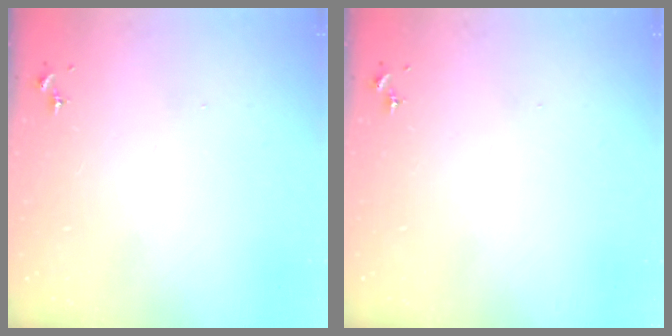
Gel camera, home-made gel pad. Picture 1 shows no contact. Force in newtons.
{"total": 0.0}